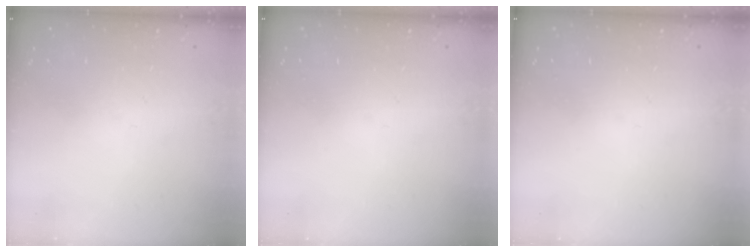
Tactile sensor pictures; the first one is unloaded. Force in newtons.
{"total": 0.0}
{"total": 0.0}